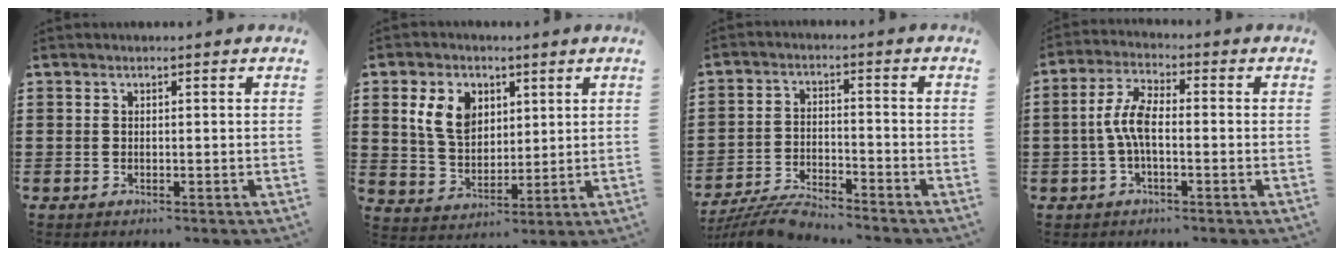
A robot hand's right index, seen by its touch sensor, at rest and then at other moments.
{"total": 7.5, "force": [2.9, 5.4, 4.3], "torque": [-0.106, 0.013, 0.049]}
{"total": 5.7, "force": [-5.5, 0.1, 1.3], "torque": [-0.041, -0.006, -0.111]}
{"total": 5.9, "force": [-0.8, 2.1, 5.5], "torque": [-0.128, -0.002, -0.022]}